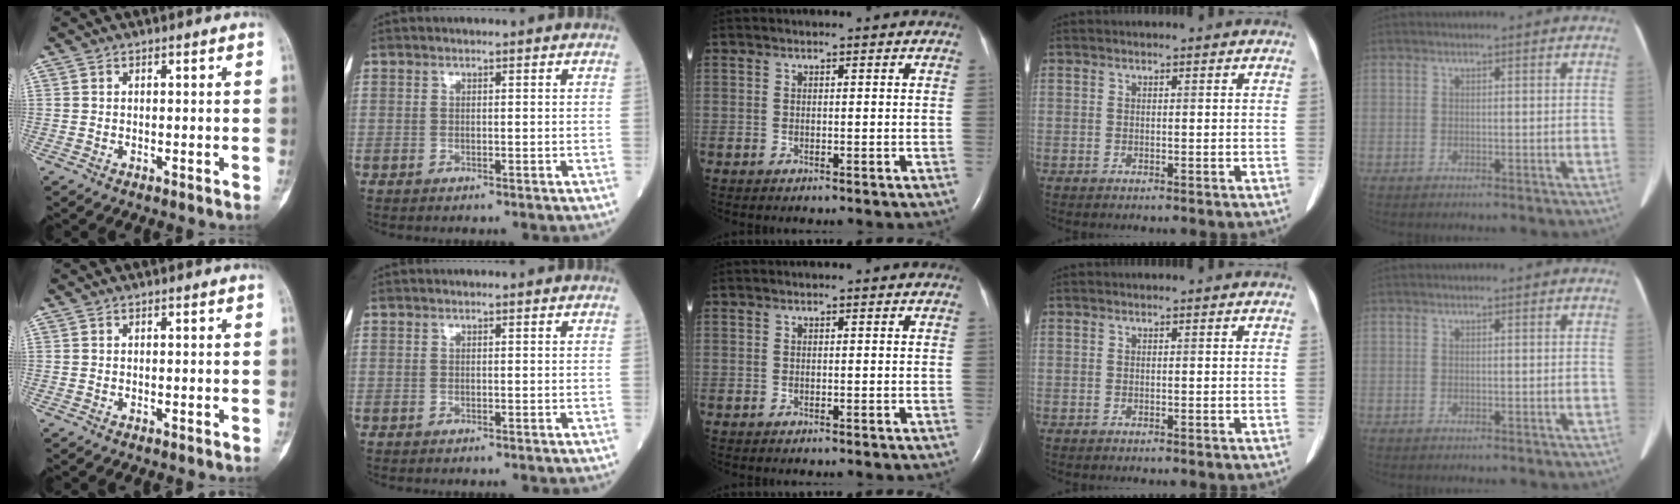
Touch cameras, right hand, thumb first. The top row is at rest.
{}